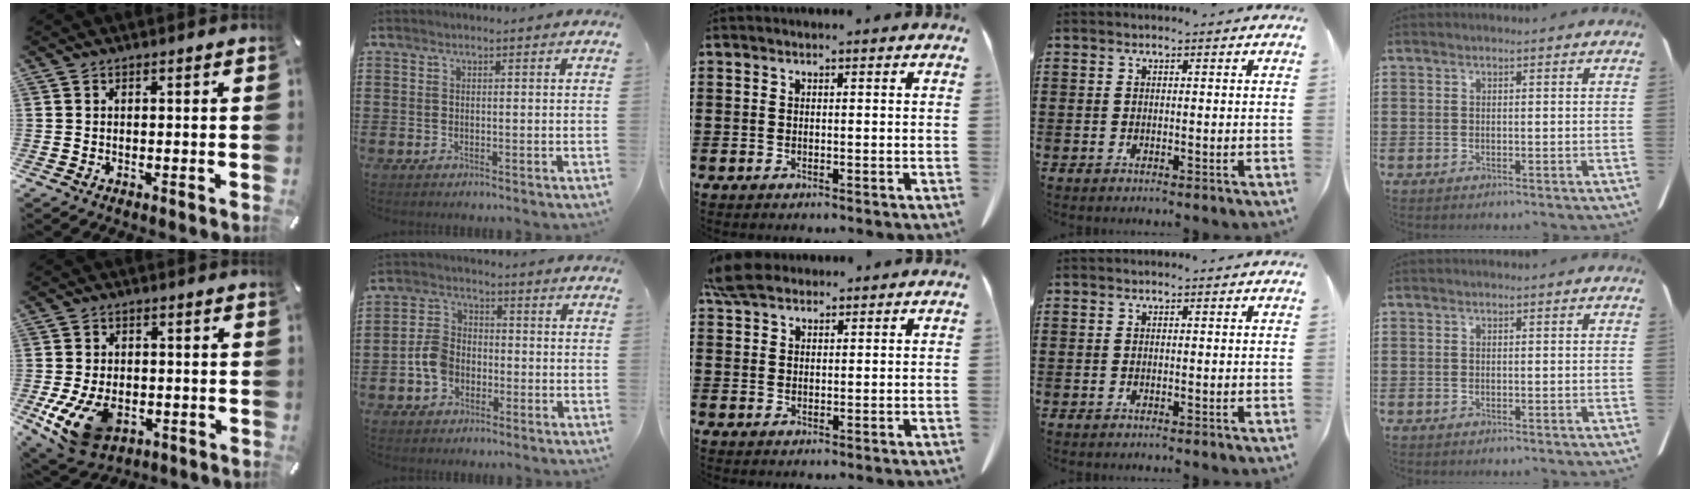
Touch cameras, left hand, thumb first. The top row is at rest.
{"thumb": {"total": 11.9, "force": [-3.7, 8.2, 7.8], "torque": [-0.154, 0.005, -0.063]}, "index": {"total": 5.6, "force": [-2.0, 4.1, 3.2], "torque": [-0.087, 0.006, -0.044]}, "middle": {"total": 4.9, "force": [4.1, 1.8, 1.9], "torque": [-0.050, 0.000, 0.080]}}